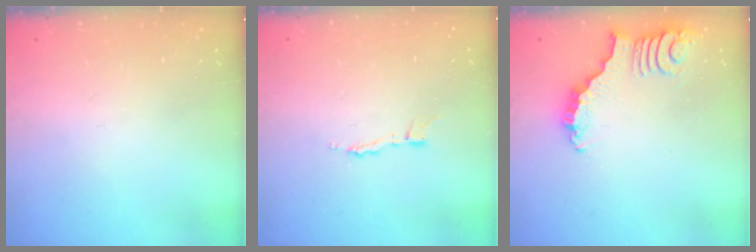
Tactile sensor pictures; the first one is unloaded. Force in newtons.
{"total": 2.9, "press": 2.9, "slide": 0.3}
{"total": 2.8, "press": 2.8, "slide": 0.4}